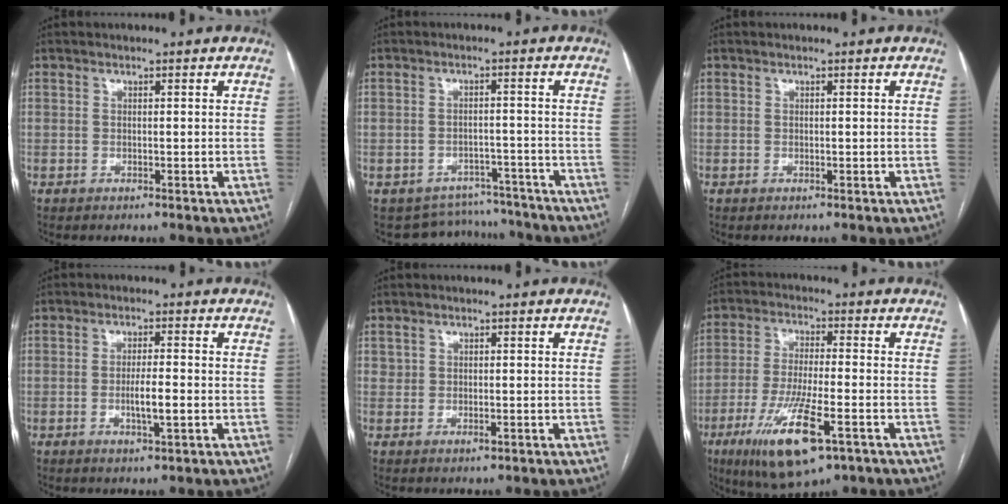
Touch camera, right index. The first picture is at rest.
{"total": 8.0, "force": [-7.3, 3.3, -0.8], "torque": [0.019, 0.028, -0.092]}
{"total": 0.0}
{"total": 4.1, "force": [-1.0, 0.5, 4.0], "torque": [-0.072, -0.004, -0.014]}
{"total": 1.1, "force": [0.1, 0.8, 0.7], "torque": [-0.016, 0.000, 0.004]}
{"total": 13.6, "force": [-6.5, 2.7, 11.7], "torque": [-0.228, -0.027, -0.107]}